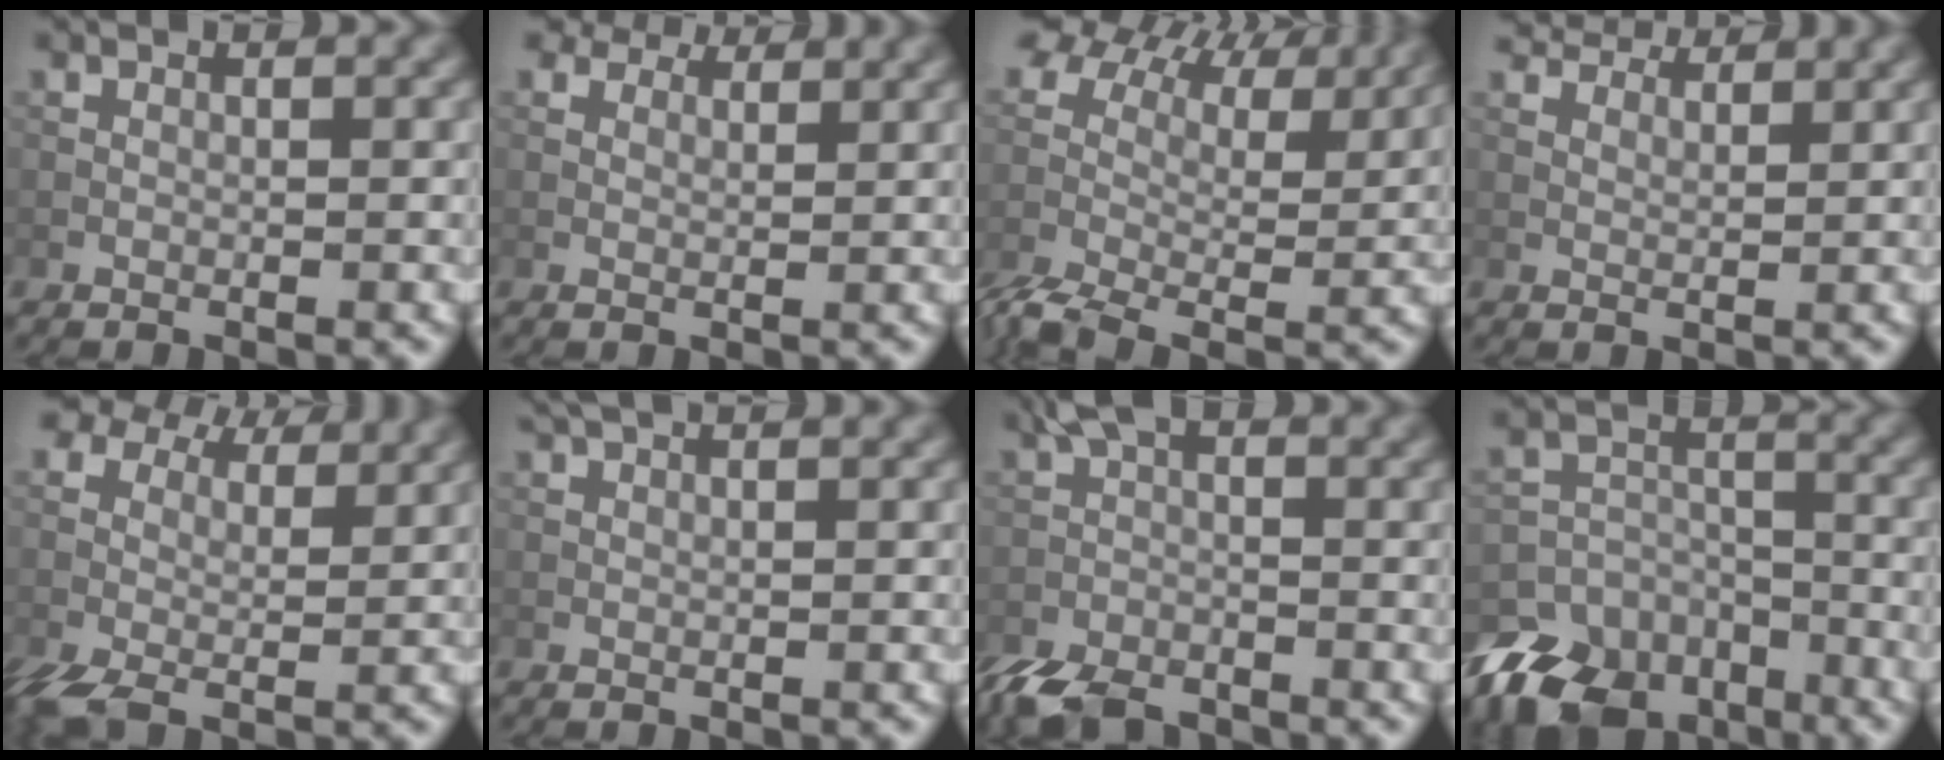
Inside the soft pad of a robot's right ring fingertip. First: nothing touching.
{"total": 6.1, "force": [4.8, 2.9, 2.4], "torque": [-0.068, -0.001, 0.074]}
{"total": 9.6, "force": [3.6, 5.6, 6.9], "torque": [-0.152, 0.009, 0.066]}
{"total": 6.2, "force": [5.3, 2.0, 2.4], "torque": [-0.069, -0.003, 0.094]}
{"total": 8.2, "force": [3.5, 5.0, 5.5], "torque": [-0.128, -0.008, 0.068]}
{"total": 3.7, "force": [2.7, 1.2, 2.2], "torque": [-0.026, 0.012, 0.018]}
{"total": 6.1, "force": [-3.9, 2.8, 3.8], "torque": [-0.081, -0.009, -0.085]}
{"total": 11.2, "force": [-7.8, 7.3, 3.3], "torque": [-0.062, -0.017, -0.136]}